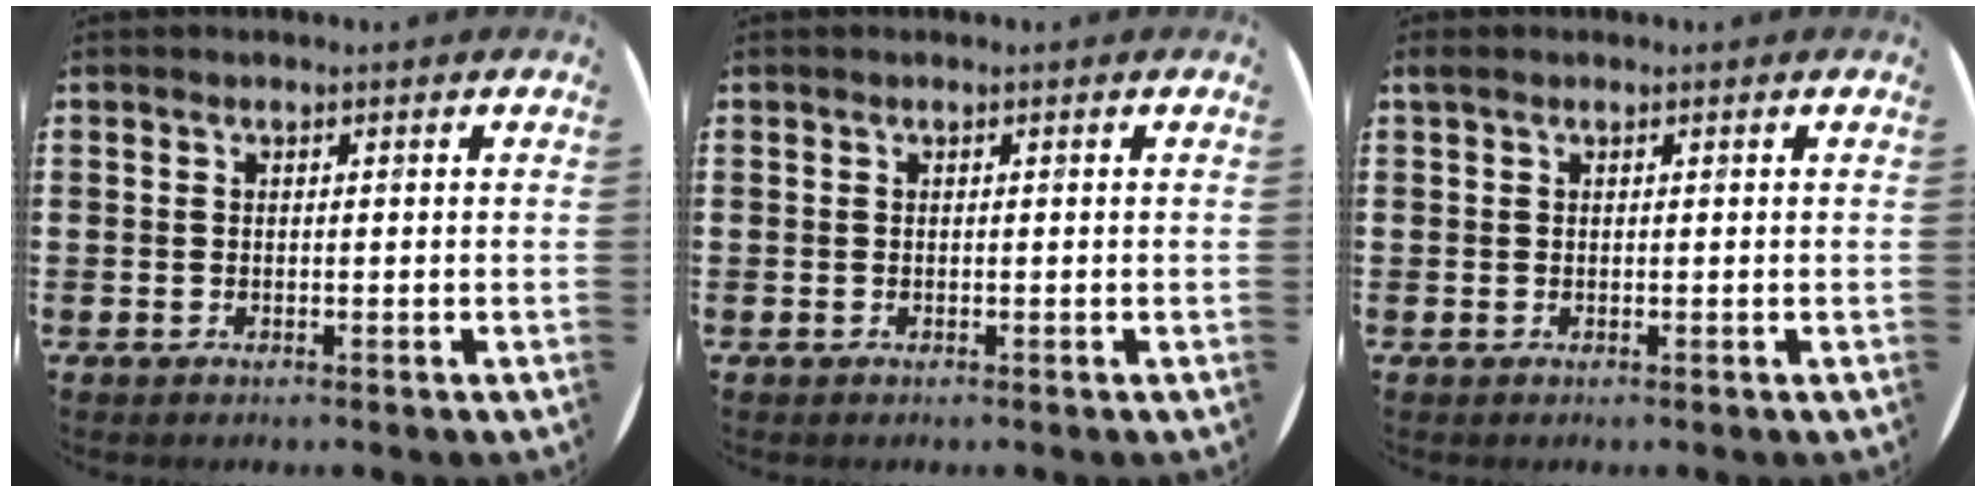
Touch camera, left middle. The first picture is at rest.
{"total": 0.0}
{"total": 0.0}